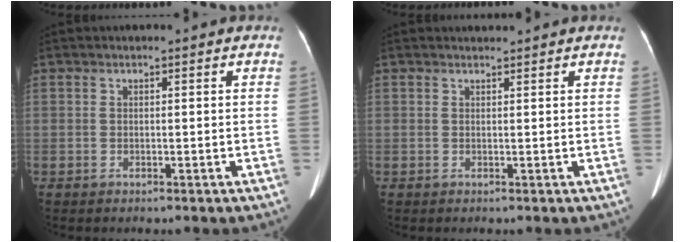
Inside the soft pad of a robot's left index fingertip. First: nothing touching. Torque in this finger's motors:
{"motor_torque": [0.02, -0.60, -0.01, 0.01]}